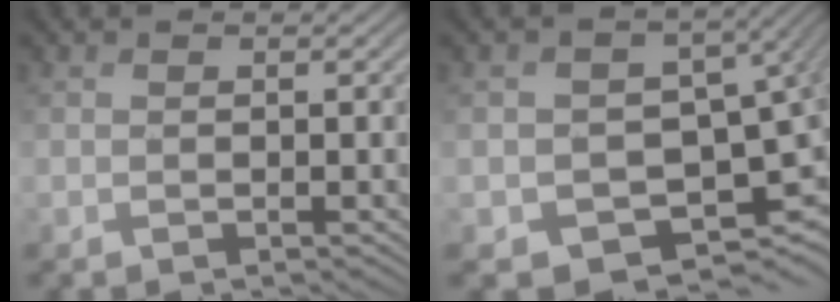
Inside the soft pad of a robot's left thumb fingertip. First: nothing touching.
{"total": 10.3, "force": [-1.9, 8.2, 5.9], "torque": [-0.103, -0.051, -0.026]}